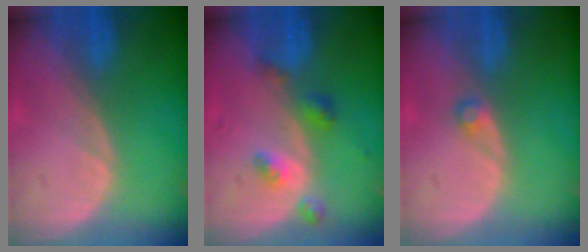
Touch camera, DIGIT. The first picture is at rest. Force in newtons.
{"total": 4.5, "press": 4.1, "slide": 1.8}
{"total": 1.3, "press": 1.2, "slide": 0.3}